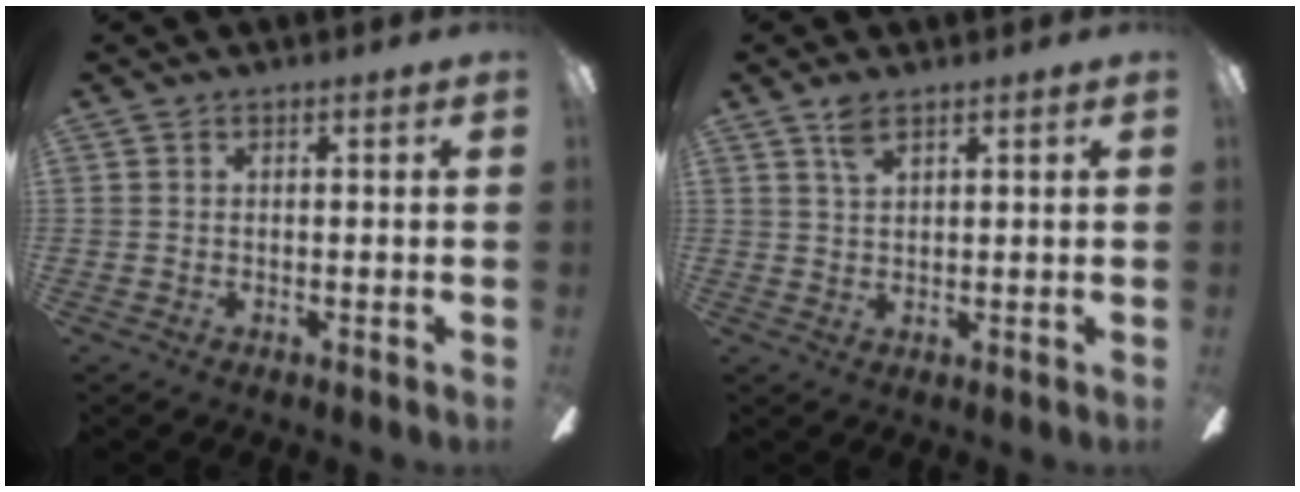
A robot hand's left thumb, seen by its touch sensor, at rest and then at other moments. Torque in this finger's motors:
{"motor_torque": [0.13, -0.03, 0.29, -0.33, 0.02]}